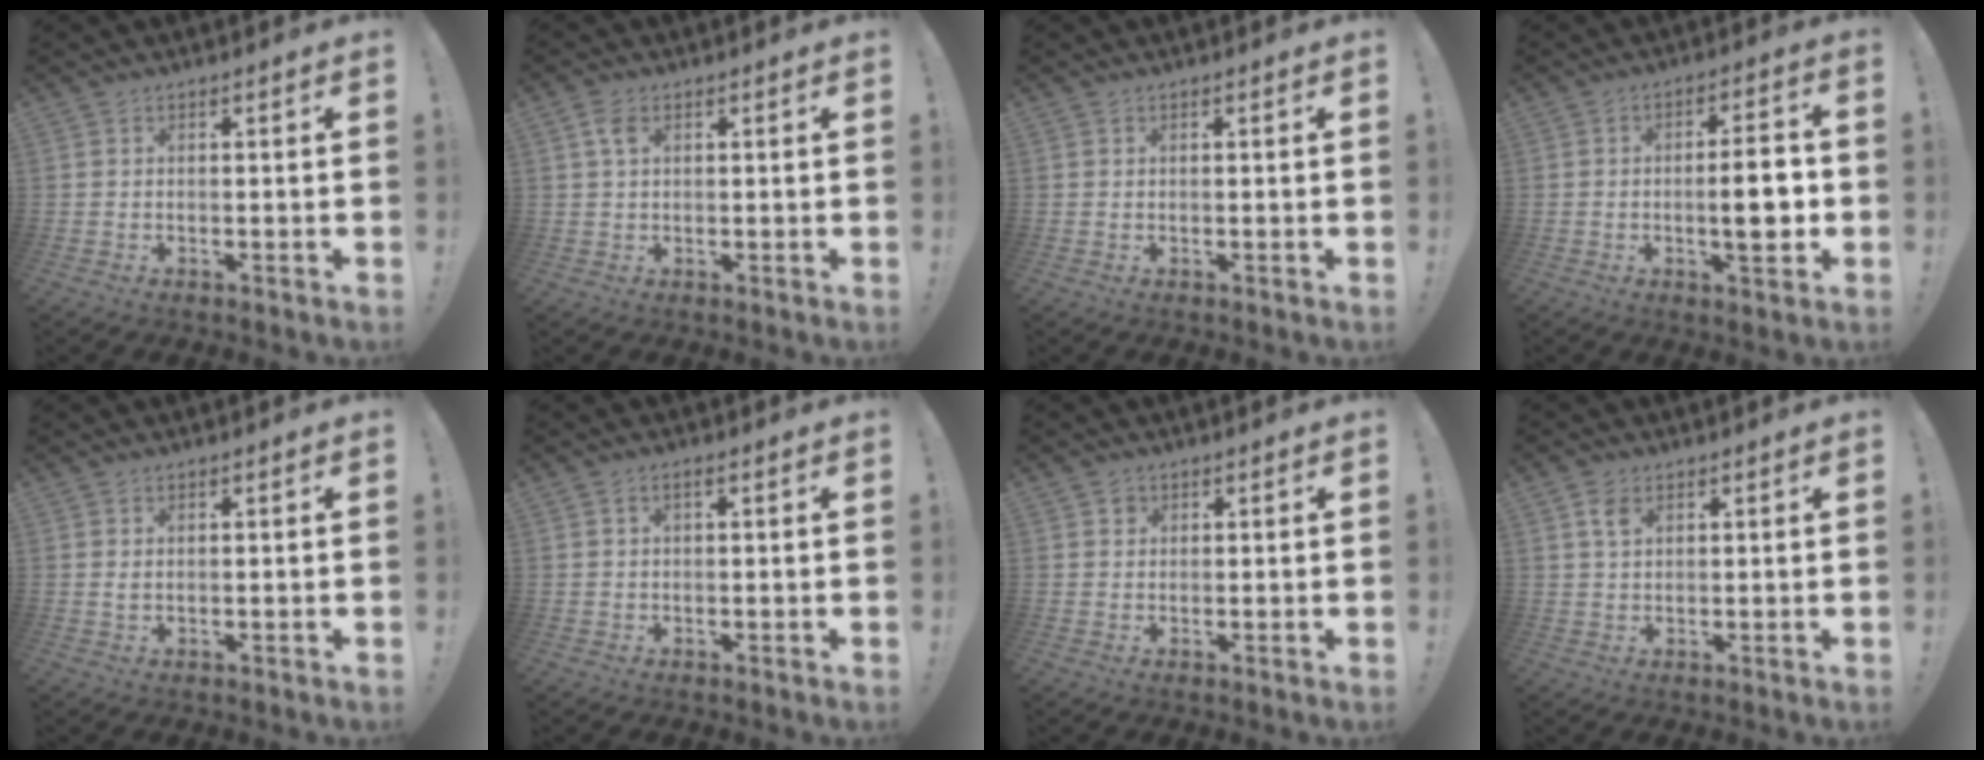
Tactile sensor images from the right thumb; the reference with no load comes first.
{"total": 3.6, "force": [1.4, 2.1, 2.6], "torque": [-0.044, 0.001, 0.025]}
{"total": 0.0}
{"total": 9.5, "force": [-1.3, 2.5, 9.1], "torque": [-0.131, -0.002, -0.027]}
{"total": 1.0, "force": [0.5, 0.5, 0.7], "torque": [-0.007, -0.002, 0.008]}
{"total": 1.4, "force": [0.3, 0.8, 1.1], "torque": [-0.023, 0.004, 0.006]}
{"total": 1.8, "force": [1.0, 1.5, 0.2], "torque": [0.000, -0.001, 0.017]}
{"total": 3.9, "force": [2.1, 2.3, 2.4], "torque": [-0.034, -0.006, 0.037]}